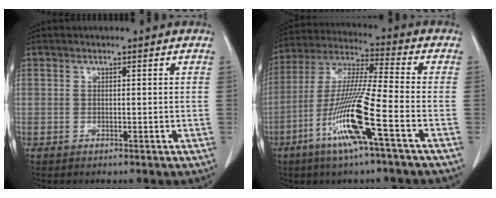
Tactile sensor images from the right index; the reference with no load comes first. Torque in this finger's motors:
{"motor_torque": [2.14, 0.00, 0.45, 0.18]}